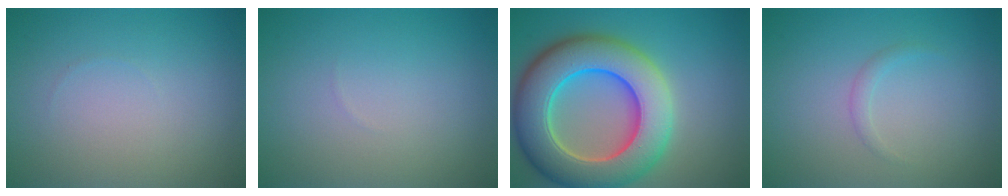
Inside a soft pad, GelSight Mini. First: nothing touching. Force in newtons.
{"total": 0.0}
{"total": 11.8, "press": 11.7, "slide": 0.9}
{"total": 0.9, "press": 0.9, "slide": 0.0}